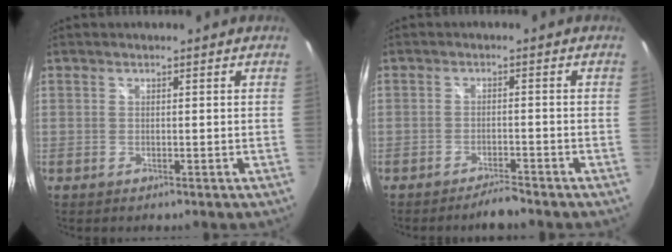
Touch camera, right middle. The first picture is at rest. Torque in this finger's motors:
{"motor_torque": [-0.02, 0.01, 0.00, 0.00]}